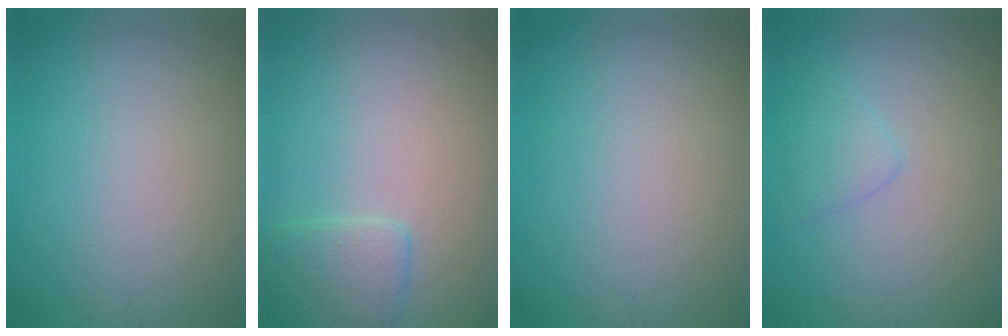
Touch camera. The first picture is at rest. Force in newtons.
{"total": 2.4, "press": 2.3, "slide": 0.2}
{"total": 0.0}
{"total": 1.6, "press": 1.6, "slide": 0.1}